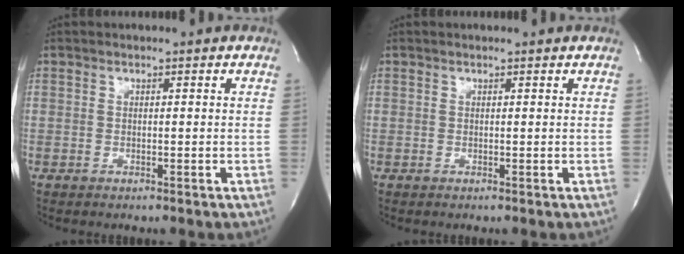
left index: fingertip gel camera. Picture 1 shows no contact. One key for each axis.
{"total": 1.0, "fx": 1.0, "fy": 0.0, "fz": 0.2, "tx": -0.010, "ty": 0.002, "tz": 0.009}